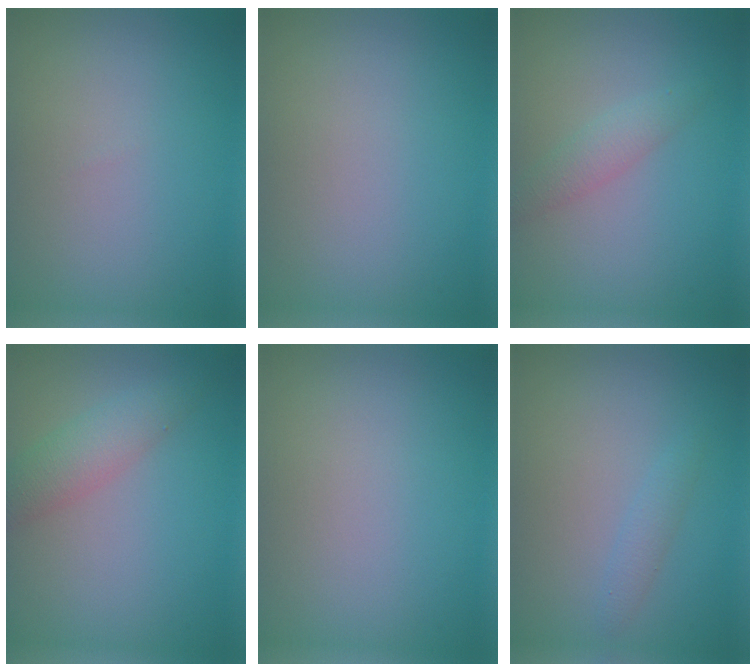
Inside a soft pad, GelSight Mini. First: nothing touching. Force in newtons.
{"total": 0.0}
{"total": 1.7, "press": 1.7, "slide": 0.1}
{"total": 3.0, "press": 3.0, "slide": 0.1}
{"total": 0.0}
{"total": 1.2, "press": 1.2, "slide": 0.1}